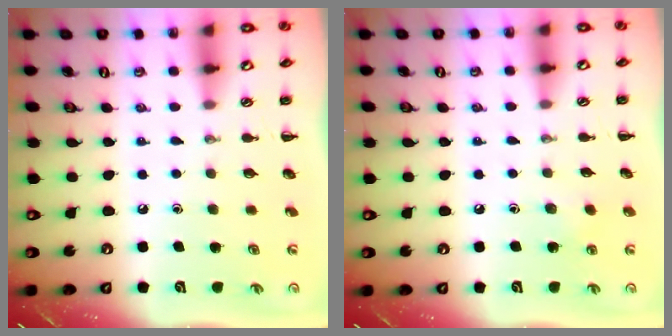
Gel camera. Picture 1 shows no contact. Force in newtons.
{"total": 5.3, "press": 5.1, "slide": 1.4}